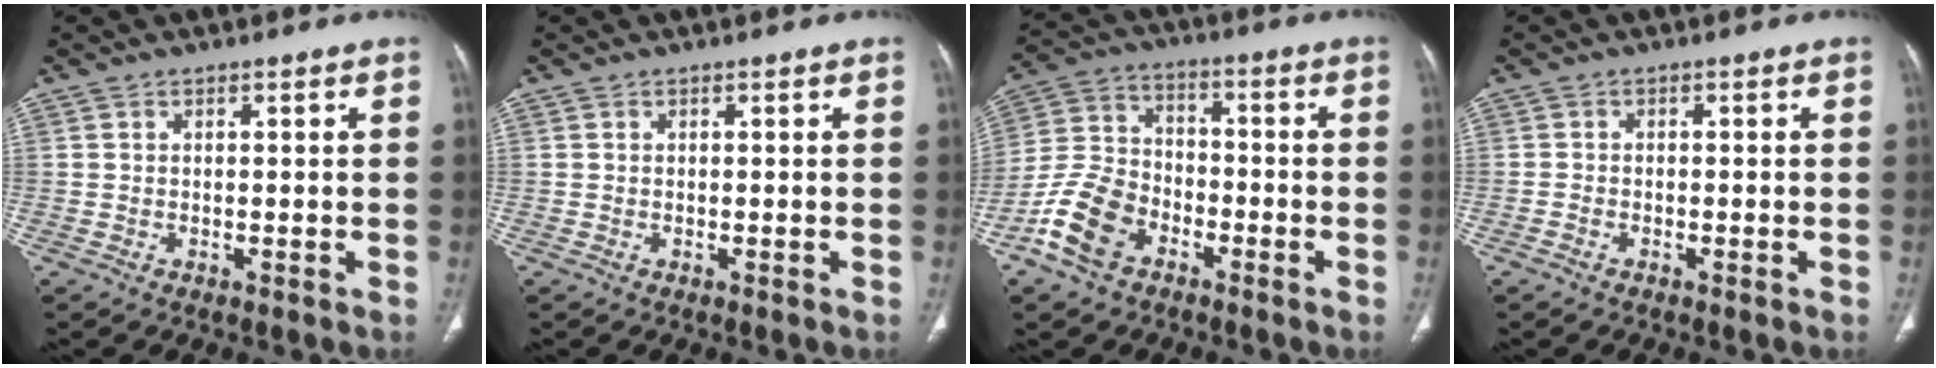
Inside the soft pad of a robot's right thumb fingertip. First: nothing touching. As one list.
[{"total": 0.0}, {"total": 11.7, "force": [-6.2, 7.8, 6.2], "torque": [-0.120, 0.040, -0.126]}, {"total": 0.8, "force": [-0.6, 0.4, 0.3], "torque": [-0.010, 0.003, -0.015]}]